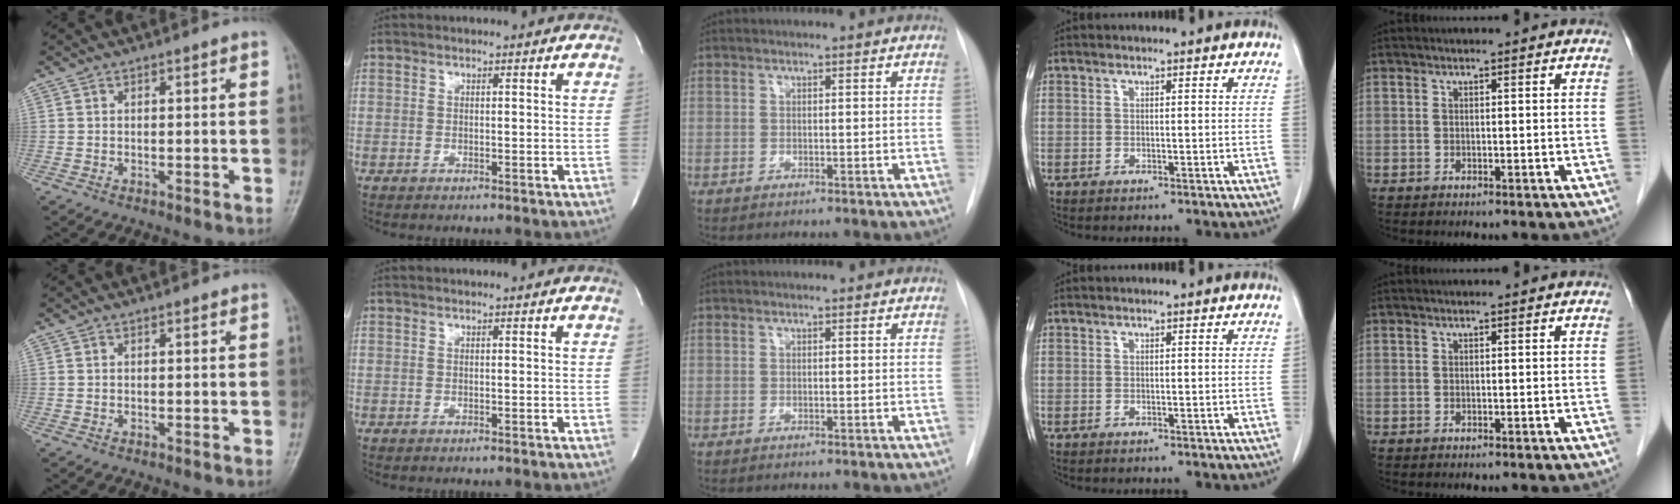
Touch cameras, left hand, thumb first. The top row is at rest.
{}